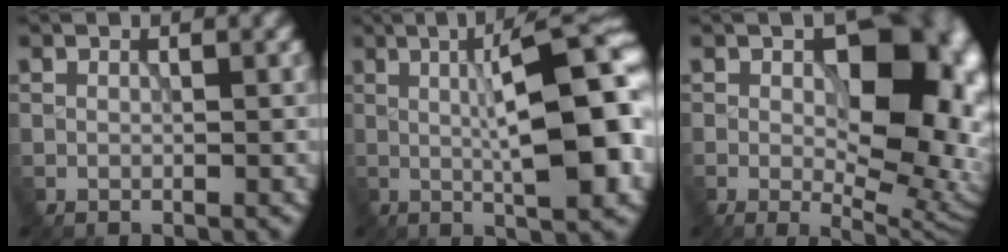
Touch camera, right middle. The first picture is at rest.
{"total": 11.8, "force": [0.4, 3.0, 11.5], "torque": [-0.144, 0.011, 0.003]}
{"total": 12.3, "force": [0.6, 6.5, 10.4], "torque": [-0.120, 0.001, 0.009]}